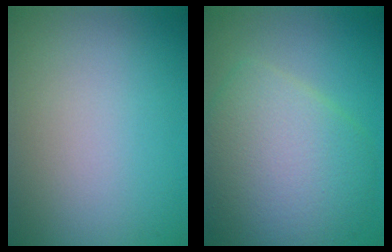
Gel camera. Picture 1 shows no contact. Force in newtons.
{"total": 8.2, "press": 8.2, "slide": 0.2}